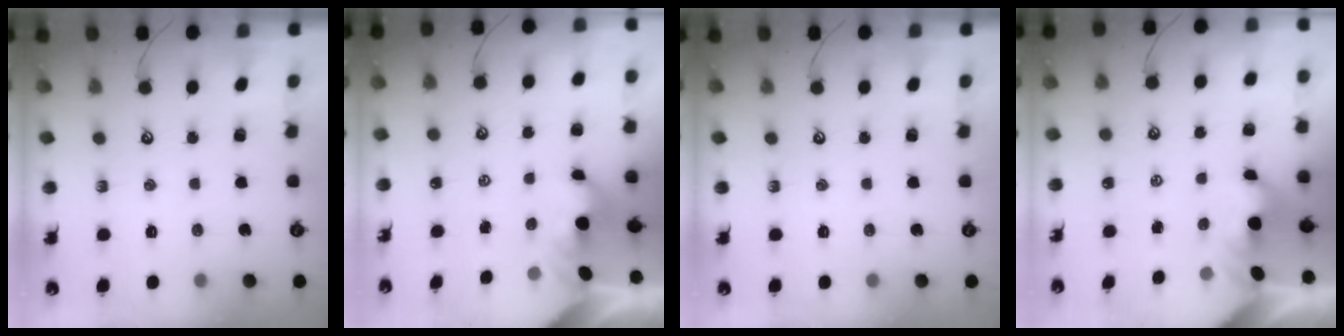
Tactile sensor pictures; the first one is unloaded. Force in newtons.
{"total": 1.8, "press": 1.7, "slide": 0.4}
{"total": 0.0}
{"total": 1.6, "press": 1.6, "slide": 0.2}